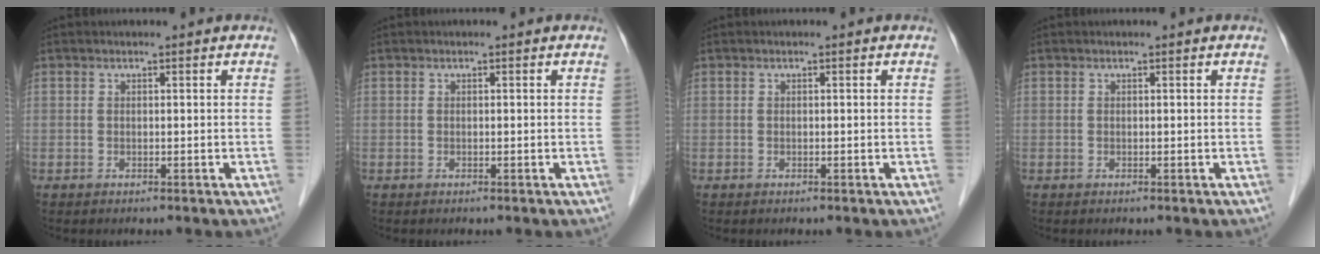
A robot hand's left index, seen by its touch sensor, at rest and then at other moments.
{"total": 0.0}
{"total": 0.0}
{"total": 0.0}